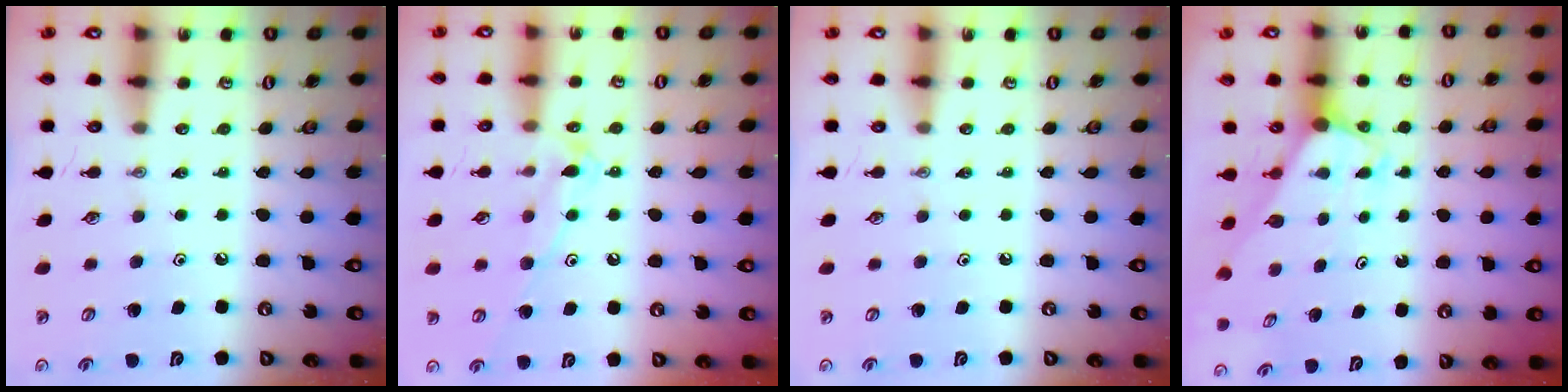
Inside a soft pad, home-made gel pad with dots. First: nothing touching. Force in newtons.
{"total": 13.0, "press": 13.0, "slide": 1.0}
{"total": 0.0}
{"total": 3.0, "press": 3.0, "slide": 0.2}